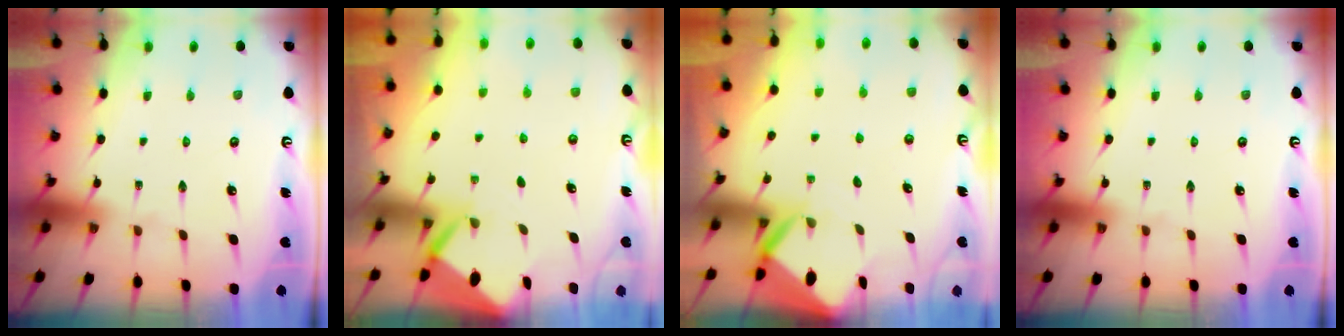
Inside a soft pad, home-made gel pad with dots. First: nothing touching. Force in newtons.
{"total": 2.6, "press": 2.6, "slide": 0.3}
{"total": 3.9, "press": 3.9, "slide": 0.3}
{"total": 0.0}